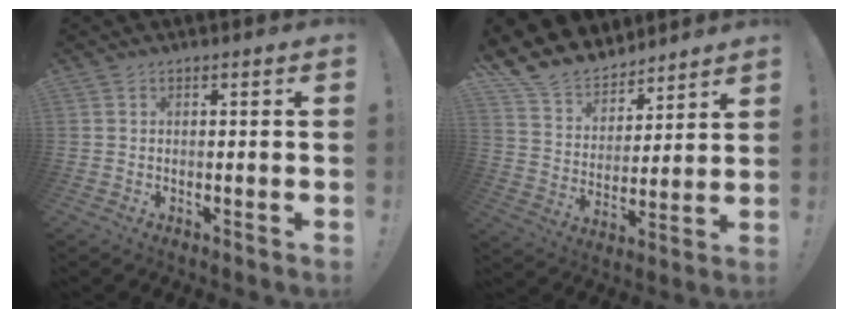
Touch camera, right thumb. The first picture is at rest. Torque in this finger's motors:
{"motor_torque": [-0.71, 0.90, 0.58, 0.61, 0.02]}